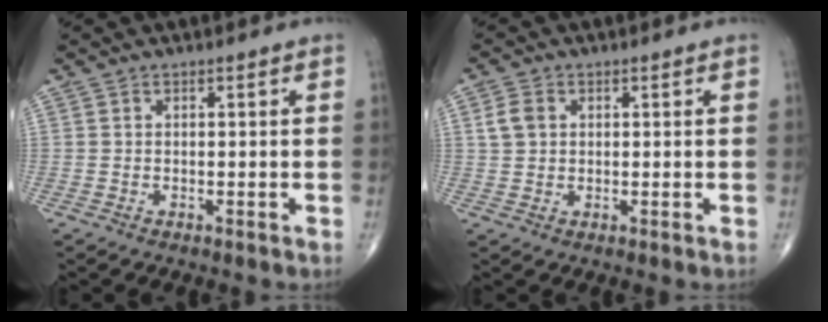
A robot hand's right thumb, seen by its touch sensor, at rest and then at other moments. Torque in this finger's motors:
{"motor_torque": [-0.02, 0.05, 0.03, 0.01, 0.04]}